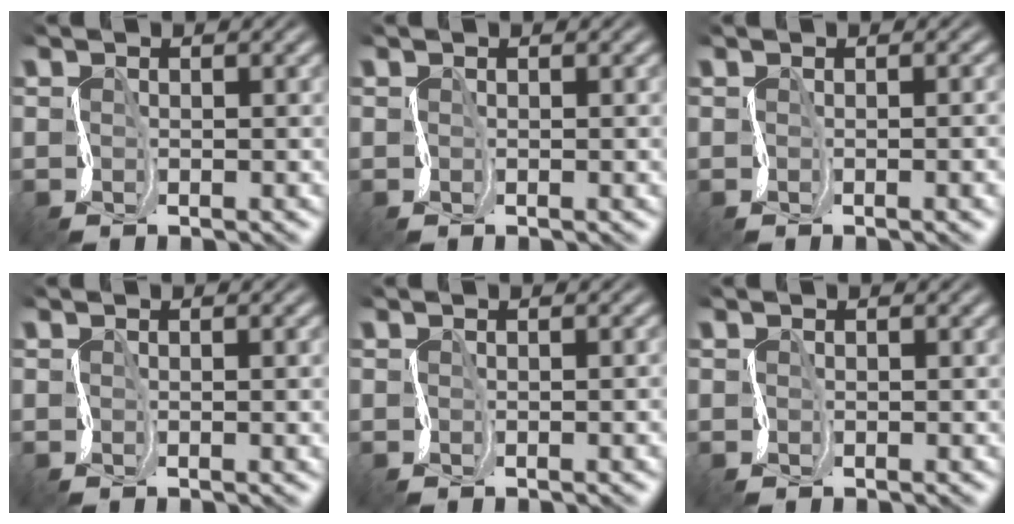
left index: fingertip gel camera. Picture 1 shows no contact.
{"total": 1.0, "force": [0.1, 0.4, 0.9], "torque": [-0.003, 0.006, 0.000]}
{"total": 5.5, "force": [-0.3, 2.6, 4.8], "torque": [-0.023, 0.017, -0.011]}
{"total": 2.2, "force": [0.3, 1.0, 2.0], "torque": [-0.015, 0.010, -0.003]}
{"total": 3.0, "force": [-0.1, 1.5, 2.7], "torque": [-0.018, 0.011, -0.006]}
{"total": 0.0}